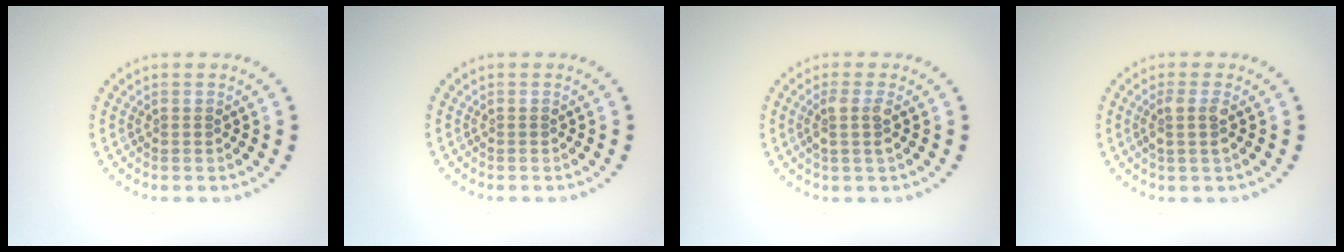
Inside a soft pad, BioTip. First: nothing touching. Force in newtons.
{"total": 0.0}
{"total": 1.9, "press": 1.5, "slide": 1.1}
{"total": 1.8, "press": 1.5, "slide": 1.0}